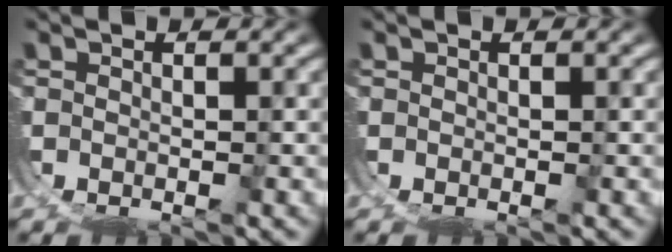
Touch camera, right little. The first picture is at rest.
{"total": 0.0}